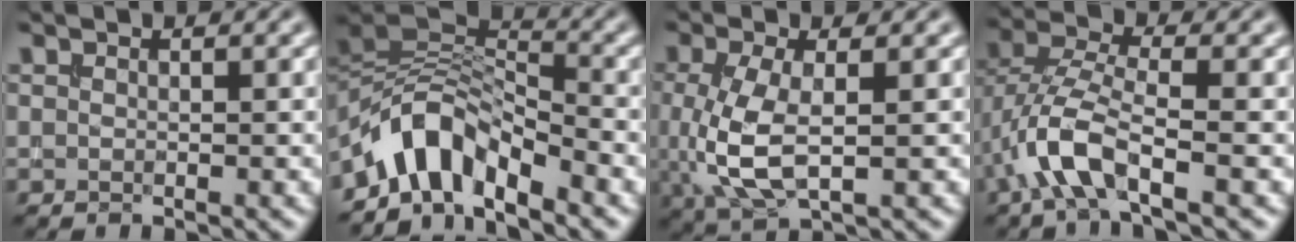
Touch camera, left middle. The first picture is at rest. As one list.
[{"total": 6.1, "force": [-4.6, 2.4, 3.1], "torque": [-0.040, 0.006, -0.096]}, {"total": 5.5, "force": [-0.3, 2.3, 5.0], "torque": [-0.123, -0.008, -0.001]}, {"total": 5.4, "force": [-2.7, 1.7, 4.4], "torque": [-0.099, 0.008, -0.062]}]